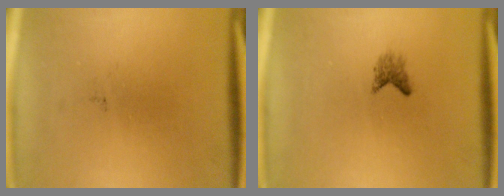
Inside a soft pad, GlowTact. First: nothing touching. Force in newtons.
{"total": 1.4}